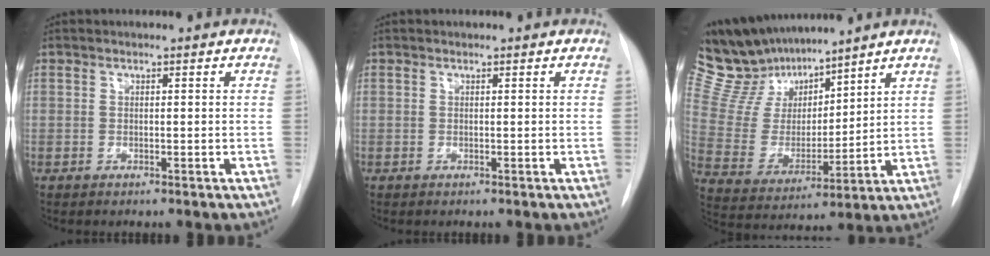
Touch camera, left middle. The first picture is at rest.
{"total": 0.0}
{"total": 14.6, "force": [13.0, 4.6, 4.8], "torque": [-0.107, 0.010, 0.256]}